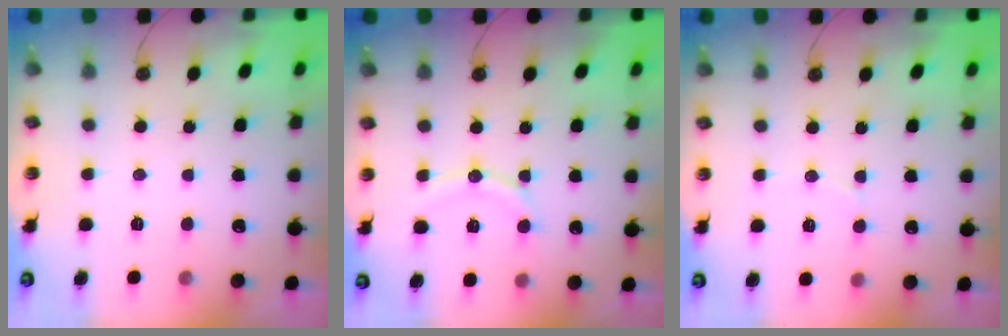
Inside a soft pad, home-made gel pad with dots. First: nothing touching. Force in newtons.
{"total": 9.8, "press": 9.7, "slide": 1.0}
{"total": 4.6, "press": 4.6, "slide": 0.4}